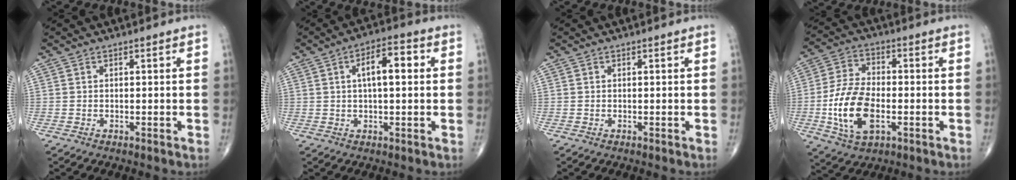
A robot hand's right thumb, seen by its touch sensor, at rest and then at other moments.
{"total": 7.8, "force": [1.5, 3.1, 7.0], "torque": [-0.099, 0.015, 0.016]}
{"total": 0.0}
{"total": 13.8, "force": [-2.9, 7.5, 11.2], "torque": [-0.217, 0.008, -0.052]}